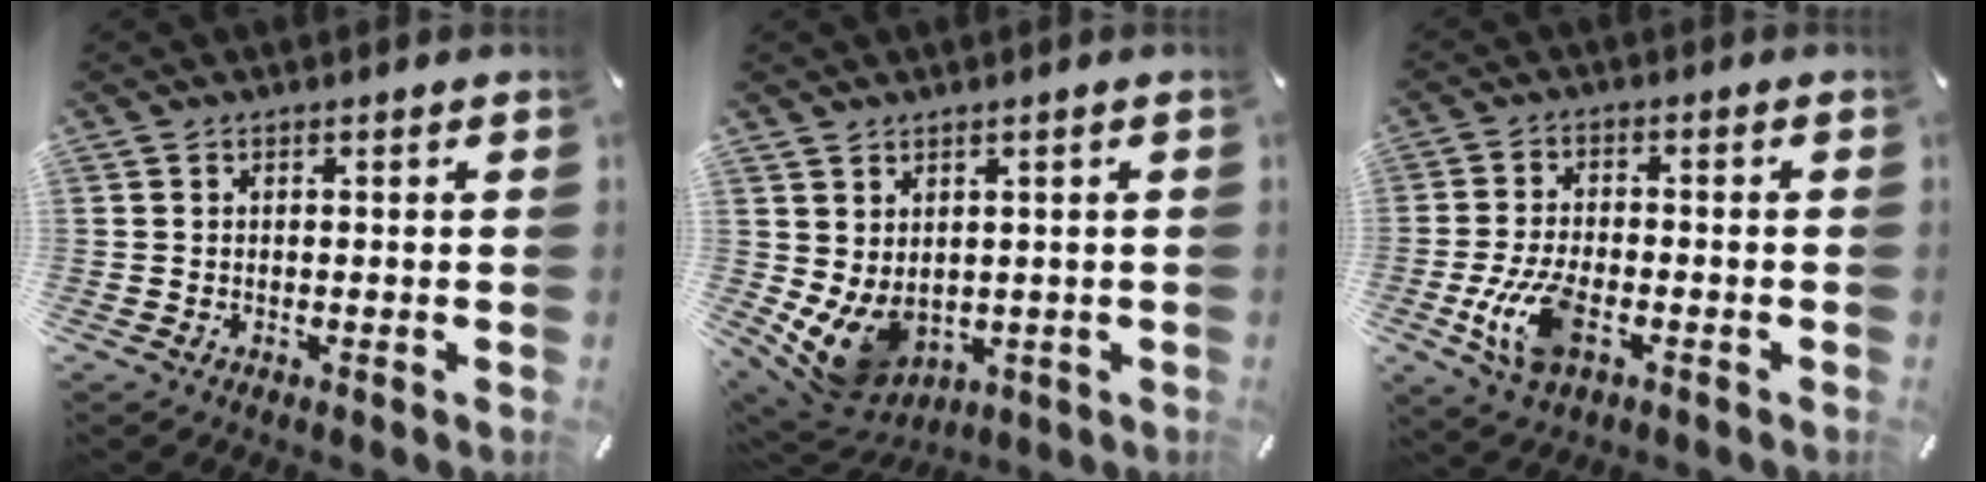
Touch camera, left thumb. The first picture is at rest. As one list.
[{"total": 8.0, "force": [-0.3, 6.6, 4.5], "torque": [-0.102, -0.016, -0.003]}, {"total": 10.9, "force": [-3.5, 5.9, 8.4], "torque": [-0.188, -0.003, -0.062]}]